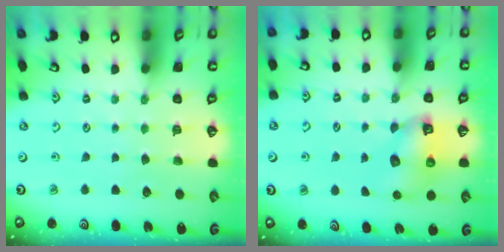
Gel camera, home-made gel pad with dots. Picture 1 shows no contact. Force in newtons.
{"total": 7.2, "press": 7.1, "slide": 0.8}